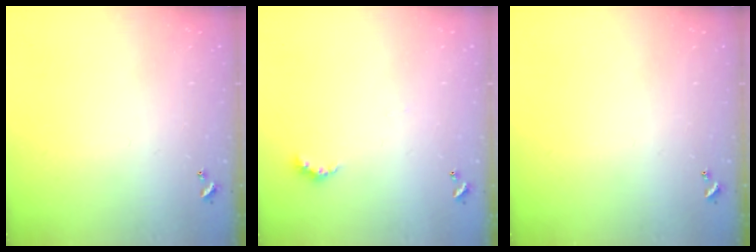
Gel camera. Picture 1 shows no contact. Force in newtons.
{"total": 4.3, "press": 4.3, "slide": 0.7}
{"total": 0.0}